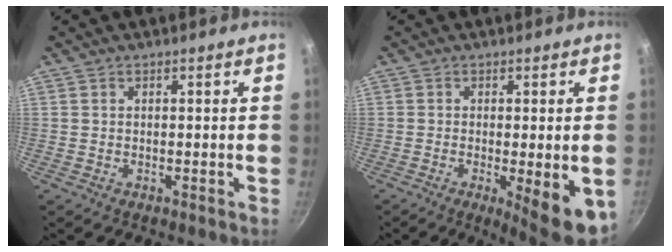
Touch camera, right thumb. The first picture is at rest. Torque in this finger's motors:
{"motor_torque": [-0.19, 0.55, 0.56, 0.55, 0.27]}